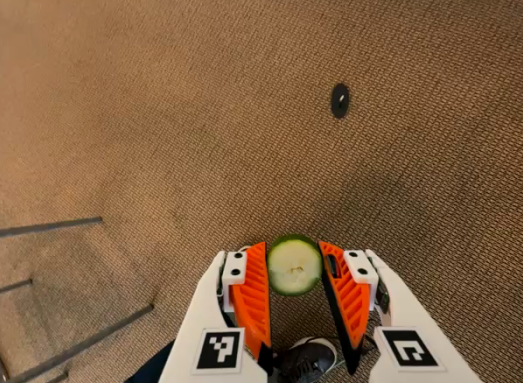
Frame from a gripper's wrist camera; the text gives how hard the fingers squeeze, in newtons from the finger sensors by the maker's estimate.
{"total": 7.3, "left": 7.1, "right": 7.4}